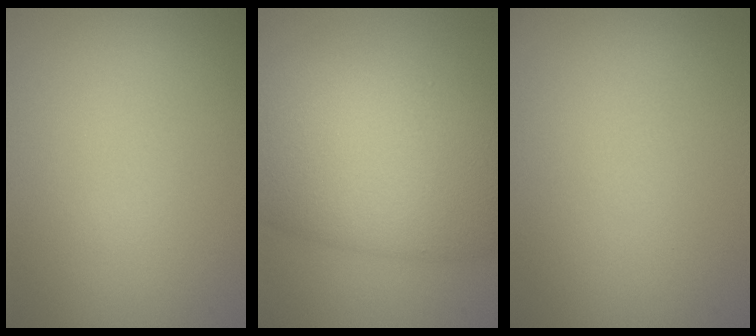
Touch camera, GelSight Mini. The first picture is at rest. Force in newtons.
{"total": 11.5, "press": 11.5, "slide": 0.6}
{"total": 0.0}